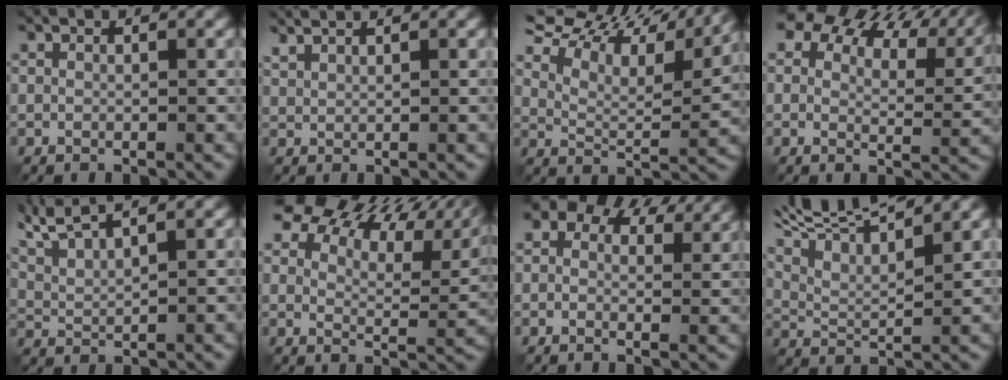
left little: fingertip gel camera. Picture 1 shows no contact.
{"total": 1.9, "force": [1.7, 0.3, 0.7], "torque": [-0.010, 0.006, 0.027]}
{"total": 13.5, "force": [10.6, 4.3, 7.0], "torque": [-0.164, 0.040, 0.151]}
{"total": 13.1, "force": [8.8, 6.4, 7.3], "torque": [-0.119, 0.023, 0.128]}
{"total": 6.6, "force": [5.0, 1.6, 4.0], "torque": [-0.093, 0.026, 0.071]}
{"total": 14.6, "force": [10.2, 6.4, 8.2], "torque": [-0.140, 0.033, 0.149]}
{"total": 7.9, "force": [5.2, 4.5, 3.8], "torque": [-0.062, 0.003, 0.061]}
{"total": 8.6, "force": [6.4, 2.1, 5.3], "torque": [-0.114, 0.023, 0.100]}